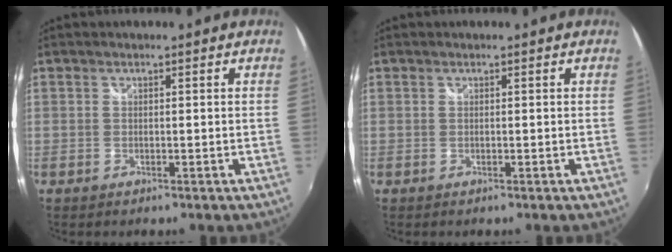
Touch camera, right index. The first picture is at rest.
{"total": 0.0}